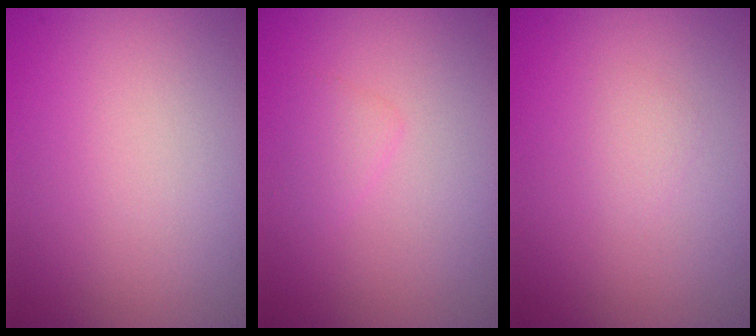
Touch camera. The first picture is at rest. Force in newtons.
{"total": 1.0, "press": 1.0, "slide": 0.1}
{"total": 0.7, "press": 0.7, "slide": 0.1}